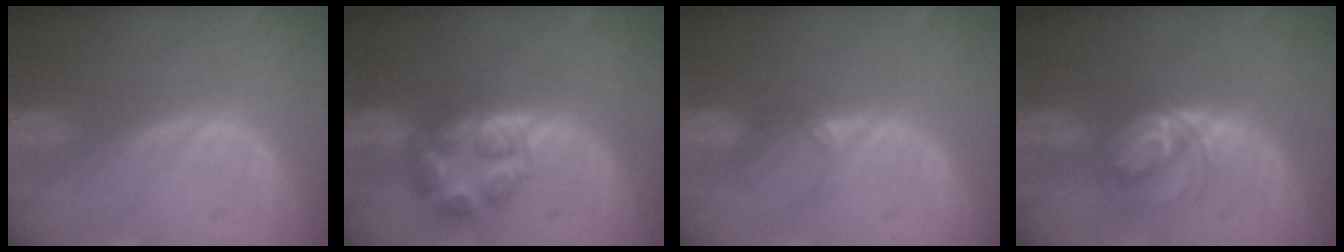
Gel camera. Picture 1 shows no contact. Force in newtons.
{"total": 6.3, "press": 6.3, "slide": 0.2}
{"total": 2.5, "press": 2.0, "slide": 1.4}
{"total": 5.7, "press": 5.4, "slide": 1.7}